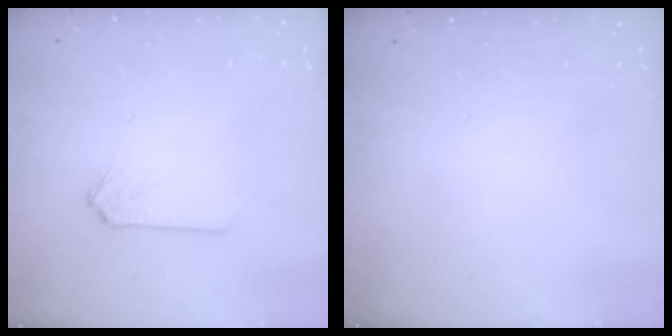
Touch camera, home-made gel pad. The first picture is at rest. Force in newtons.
{"total": 0.0}